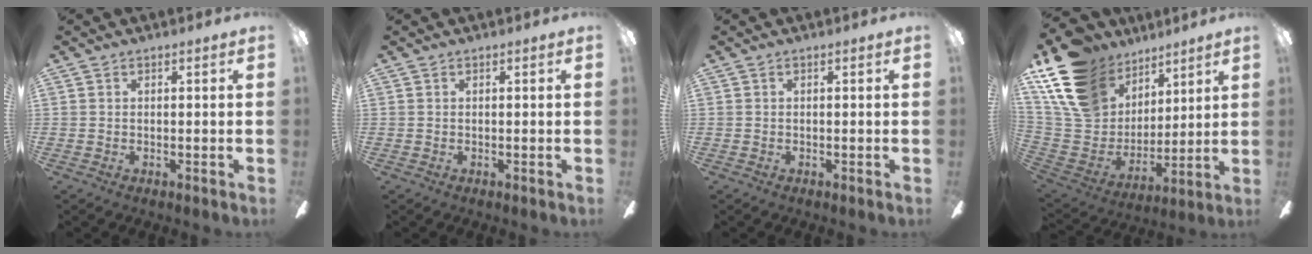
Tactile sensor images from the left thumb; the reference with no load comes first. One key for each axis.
{"total": 0.0}
{"total": 0.0}
{"total": 21.4, "fx": 12.2, "fy": 14.4, "fz": 10.1, "tx": -0.233, "ty": -0.056, "tz": 0.238}